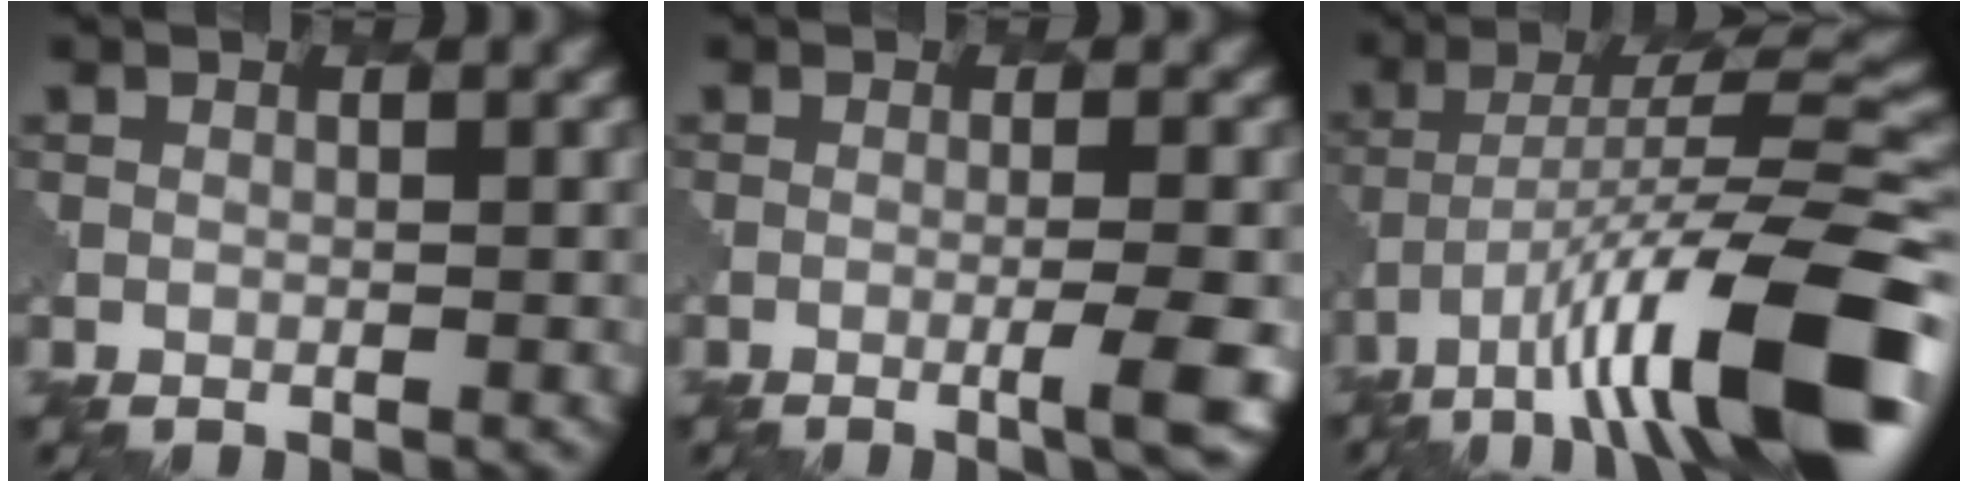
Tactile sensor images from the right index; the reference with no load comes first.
{"total": 3.7, "force": [-1.1, 0.6, 3.5], "torque": [-0.046, 0.001, -0.024]}
{"total": 13.4, "force": [-7.2, 3.1, 10.8], "torque": [-0.167, 0.009, -0.114]}